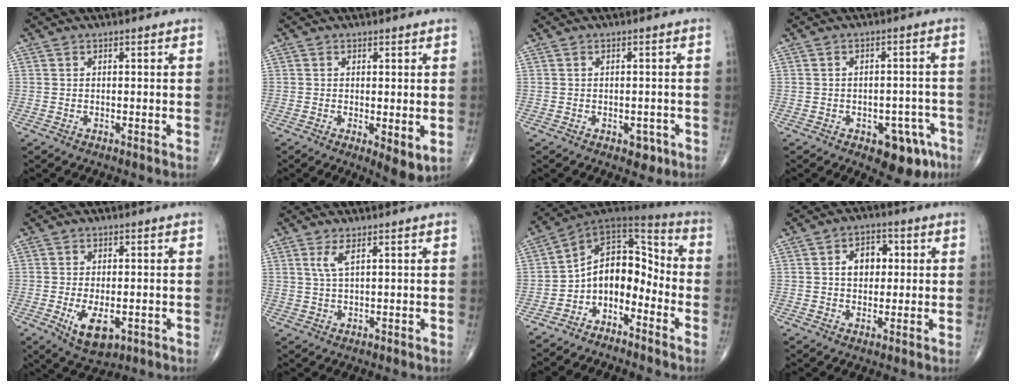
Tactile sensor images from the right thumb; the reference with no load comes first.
{"total": 4.7, "force": [-0.6, 1.6, 4.4], "torque": [-0.068, -0.018, -0.009]}
{"total": 2.5, "force": [-1.1, 1.7, 1.4], "torque": [-0.002, 0.002, -0.011]}
{"total": 9.2, "force": [-4.9, 5.1, 6.0], "torque": [-0.041, 0.031, -0.056]}
{"total": 7.3, "force": [-2.1, 3.8, 5.9], "torque": [-0.096, -0.011, -0.024]}
{"total": 2.9, "force": [1.4, 0.7, 2.4], "torque": [-0.057, -0.005, 0.035]}
{"total": 11.4, "force": [-4.5, 7.6, 7.3], "torque": [-0.068, 0.095, -0.092]}
{"total": 6.5, "force": [1.1, 4.7, 4.4], "torque": [-0.042, 0.009, 0.012]}